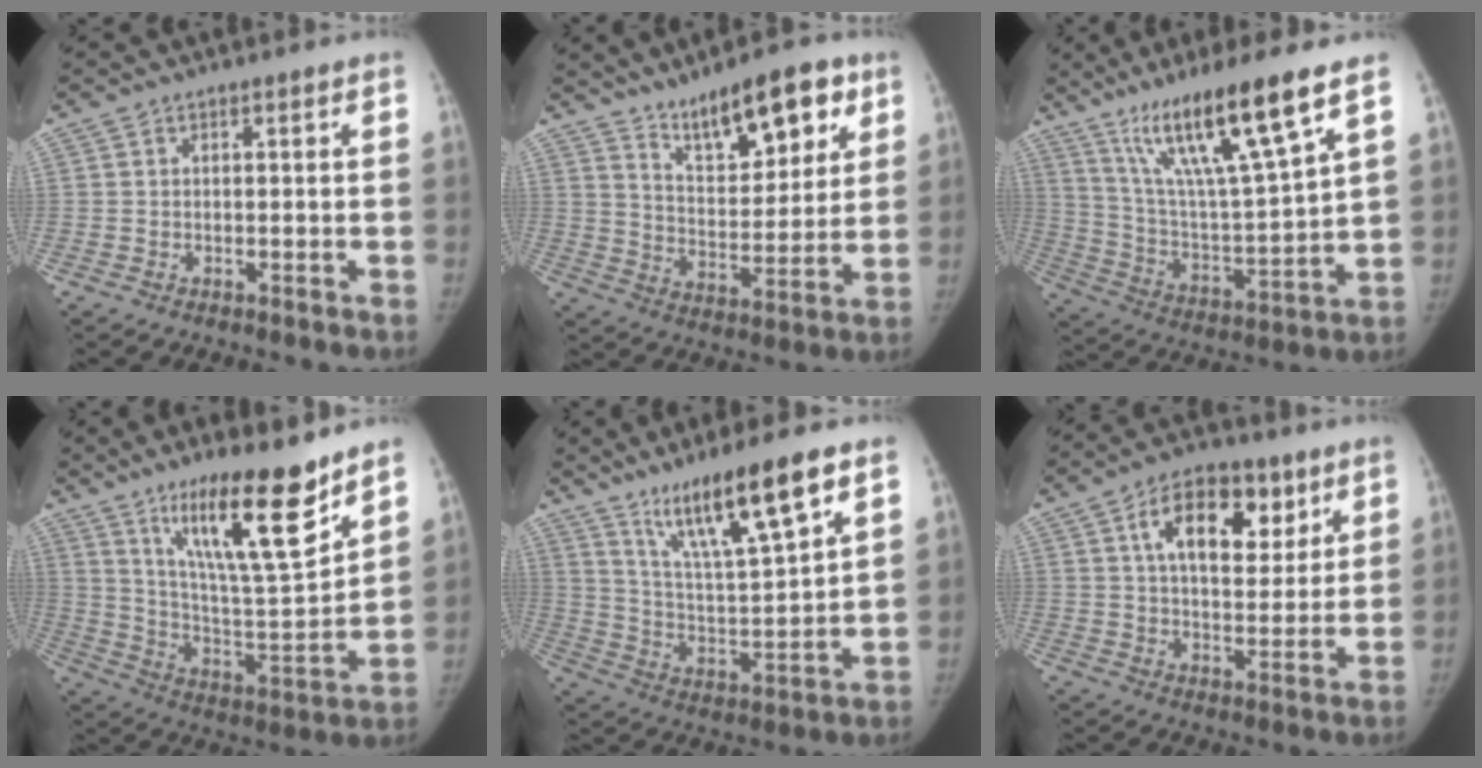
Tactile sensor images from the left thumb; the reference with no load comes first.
{"total": 15.2, "force": [9.4, 5.9, 10.4], "torque": [-0.122, -0.046, 0.160]}
{"total": 19.1, "force": [12.1, 1.4, 14.7], "torque": [-0.248, -0.056, 0.222]}
{"total": 20.1, "force": [13.1, 3.9, 14.7], "torque": [-0.215, -0.084, 0.229]}
{"total": 16.9, "force": [10.8, 2.4, 12.8], "torque": [-0.213, -0.055, 0.201]}
{"total": 14.6, "force": [6.4, 8.3, 10.2], "torque": [-0.119, -0.015, 0.106]}